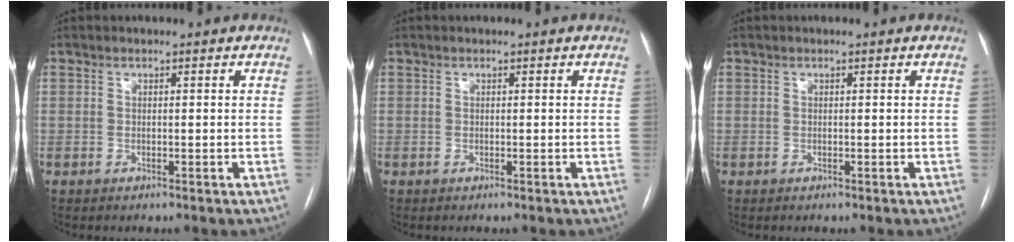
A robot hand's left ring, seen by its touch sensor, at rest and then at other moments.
{"total": 0.0}
{"total": 0.0}